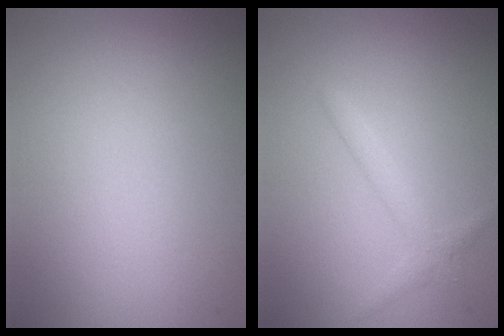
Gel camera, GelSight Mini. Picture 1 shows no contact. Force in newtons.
{"total": 1.7, "press": 1.6, "slide": 0.2}